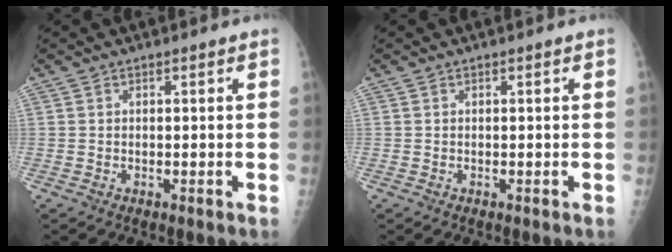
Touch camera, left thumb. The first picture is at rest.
{"total": 0.0}